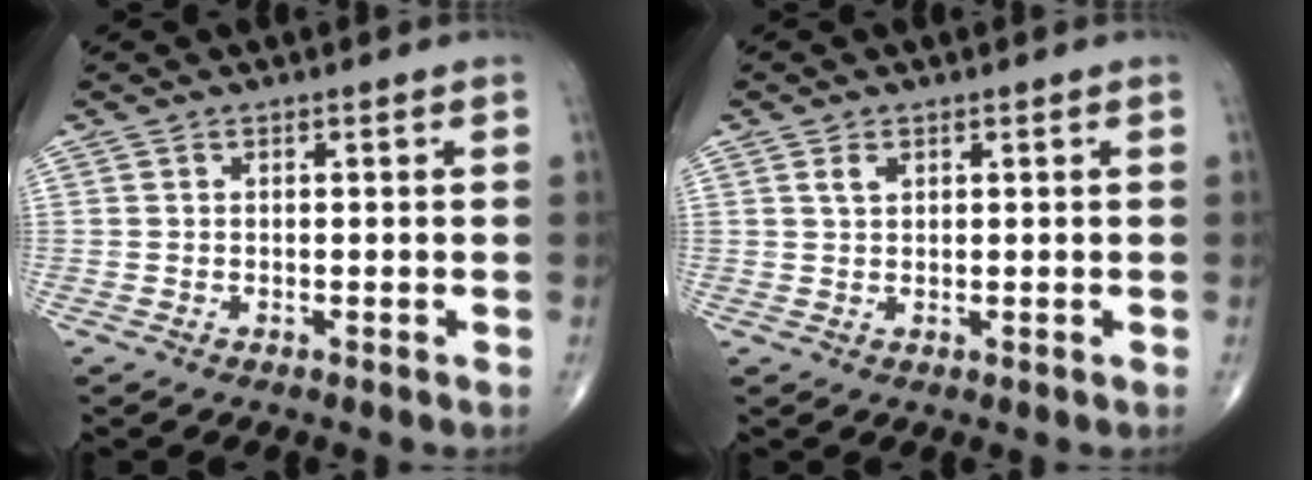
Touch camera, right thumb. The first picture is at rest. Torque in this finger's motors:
{"motor_torque": [0.03, -0.05, 0.39, 0.34, -0.02]}